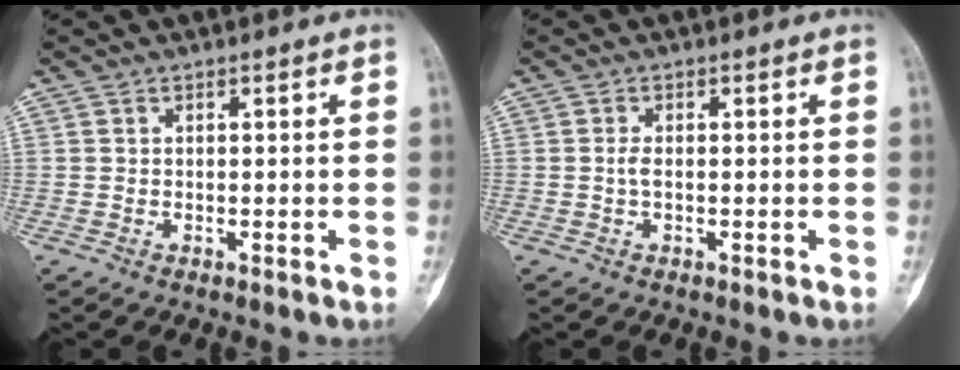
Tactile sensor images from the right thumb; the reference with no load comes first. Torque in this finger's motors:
{"motor_torque": [0.53, 0.49, 0.46, -0.31, 0.18]}